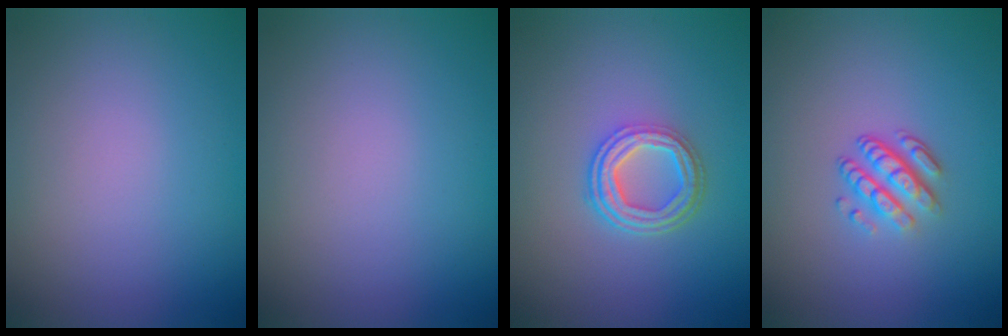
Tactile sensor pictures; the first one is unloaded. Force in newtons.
{"total": 0.0}
{"total": 4.3, "press": 3.3, "slide": 2.6}
{"total": 3.4, "press": 2.4, "slide": 2.4}